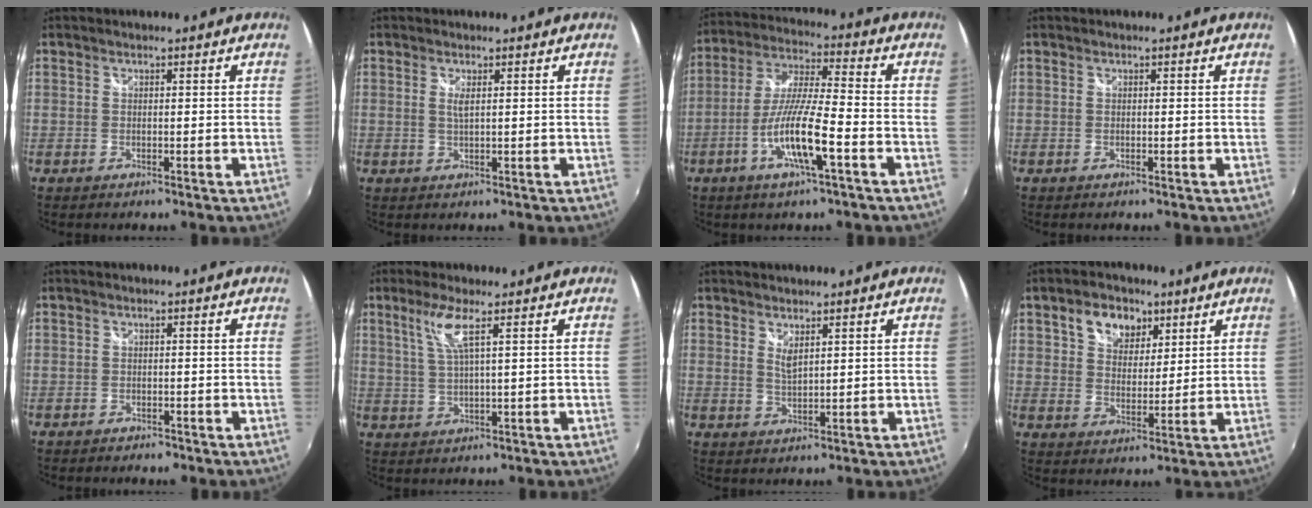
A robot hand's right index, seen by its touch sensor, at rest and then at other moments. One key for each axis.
{"total": 1.6, "fx": 0.5, "fy": 0.2, "fz": 1.5, "tx": -0.027, "ty": -0.002, "tz": 0.007}
{"total": 11.9, "fx": -5.0, "fy": 1.0, "fz": 10.7, "tx": -0.219, "ty": -0.006, "tz": -0.097}
{"total": 0.0}
{"total": 2.0, "fx": -1.6, "fy": 1.0, "fz": 0.7, "tx": -0.019, "ty": -0.008, "tz": -0.026}
{"total": 5.2, "fx": 2.4, "fy": -0.1, "fz": 4.6, "tx": -0.094, "ty": -0.002, "tz": 0.054}
{"total": 2.3, "fx": 1.4, "fy": 0.6, "fz": 1.8, "tx": -0.033, "ty": -0.006, "tz": 0.023}
{"total": 8.1, "fx": 4.3, "fy": 5.6, "fz": 4.0, "tx": -0.069, "ty": 0.020, "tz": 0.073}